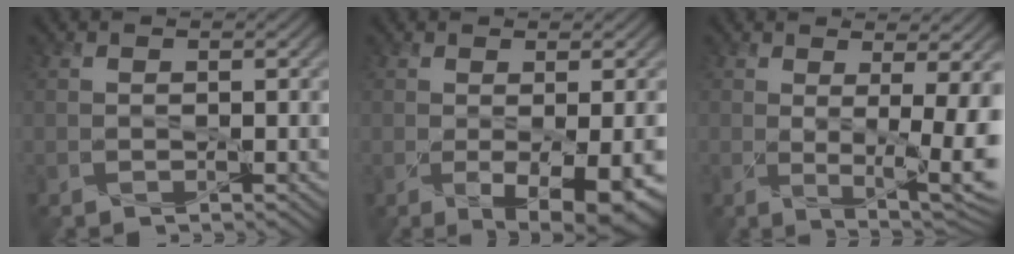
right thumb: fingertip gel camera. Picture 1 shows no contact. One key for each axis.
{"total": 6.1, "fx": -1.5, "fy": 2.0, "fz": 5.6, "tx": -0.090, "ty": -0.025, "tz": -0.003}
{"total": 8.8, "fx": 0.1, "fy": 2.8, "fz": 8.3, "tx": -0.104, "ty": -0.014, "tz": 0.013}